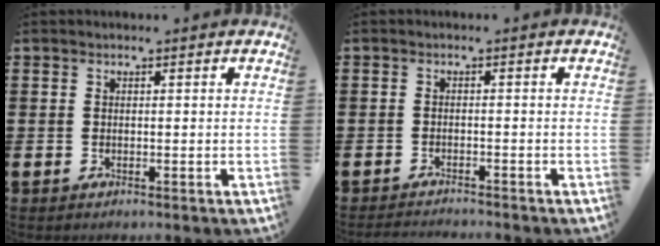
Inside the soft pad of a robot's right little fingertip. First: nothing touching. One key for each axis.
{"total": 1.4, "fx": -1.3, "fy": -0.1, "fz": 0.0, "tx": -0.002, "ty": 0.002, "tz": -0.027}